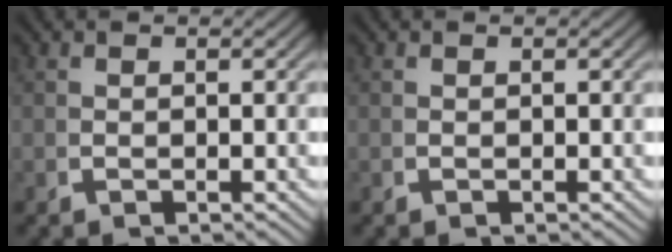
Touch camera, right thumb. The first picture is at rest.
{"total": 0.0}